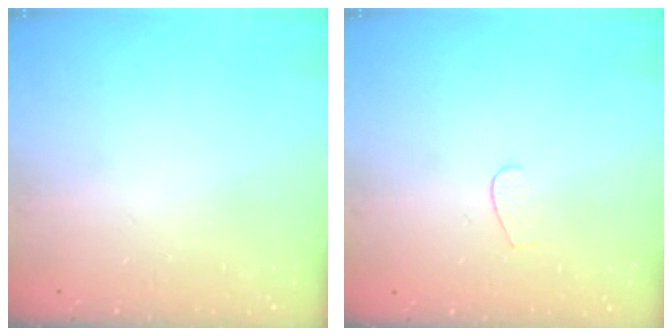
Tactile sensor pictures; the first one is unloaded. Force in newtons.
{"total": 4.0, "press": 4.0, "slide": 0.4}